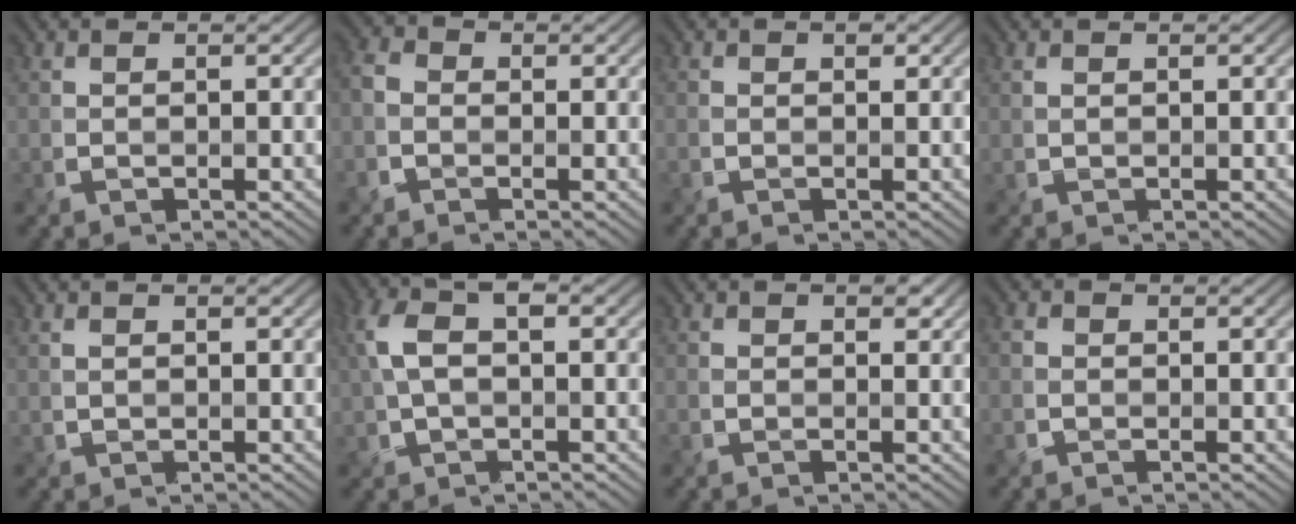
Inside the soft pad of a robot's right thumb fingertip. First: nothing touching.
{"total": 2.4, "force": [-1.0, 1.9, 0.9], "torque": [-0.017, 0.002, -0.032]}
{"total": 1.0, "force": [0.2, 0.8, 0.6], "torque": [-0.006, -0.002, 0.002]}
{"total": 0.6, "force": [0.3, 0.3, 0.4], "torque": [-0.011, 0.000, 0.007]}
{"total": 0.9, "force": [0.5, 0.4, 0.7], "torque": [-0.015, 0.000, 0.008]}
{"total": 6.5, "force": [1.2, 3.5, 5.4], "torque": [-0.126, 0.013, 0.014]}
{"total": 1.6, "force": [0.7, 1.2, 0.9], "torque": [-0.012, -0.006, 0.010]}
{"total": 1.3, "force": [-0.3, 1.1, 0.5], "torque": [-0.009, -0.002, -0.008]}